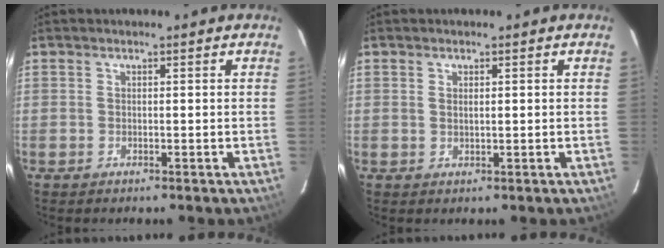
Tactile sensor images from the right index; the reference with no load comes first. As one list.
[{"total": 1.0, "force": [0.3, 0.4, 0.9], "torque": [-0.015, 0.002, 0.006]}]